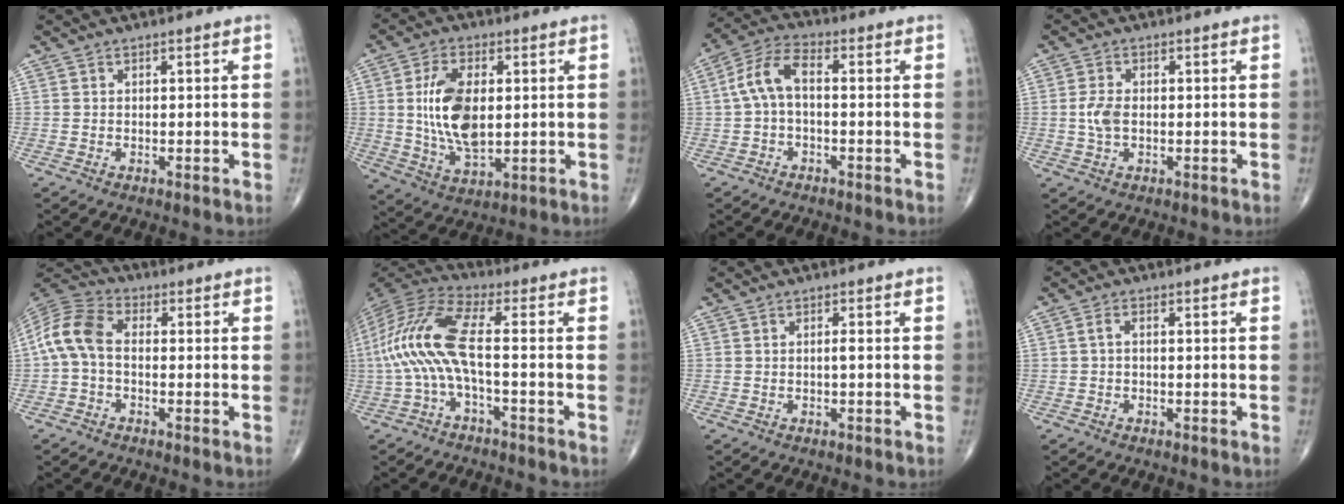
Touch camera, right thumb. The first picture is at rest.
{"total": 12.6, "force": [1.2, 6.6, 10.7], "torque": [-0.198, -0.008, 0.029]}
{"total": 7.4, "force": [-0.2, 3.7, 6.4], "torque": [-0.132, 0.029, -0.013]}
{"total": 3.6, "force": [-0.2, 2.0, 2.9], "torque": [-0.066, 0.004, -0.006]}
{"total": 8.9, "force": [-0.5, 5.5, 6.9], "torque": [-0.143, 0.027, -0.025]}
{"total": 13.6, "force": [-1.8, 3.5, 13.0], "torque": [-0.302, 0.046, -0.042]}
{"total": 0.5, "force": [-0.1, 0.0, 0.5], "torque": [-0.012, -0.001, -0.002]}
{"total": 1.4, "force": [-0.1, 0.7, 1.2], "torque": [-0.024, 0.007, -0.003]}